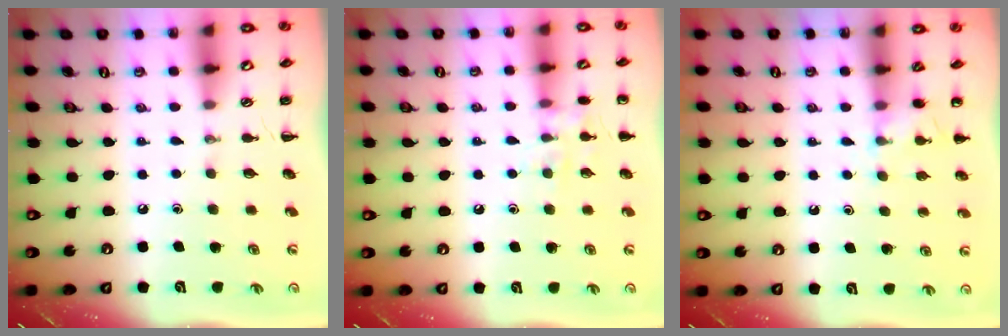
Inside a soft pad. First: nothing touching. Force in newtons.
{"total": 7.8, "press": 7.8, "slide": 0.7}
{"total": 5.8, "press": 5.5, "slide": 1.9}